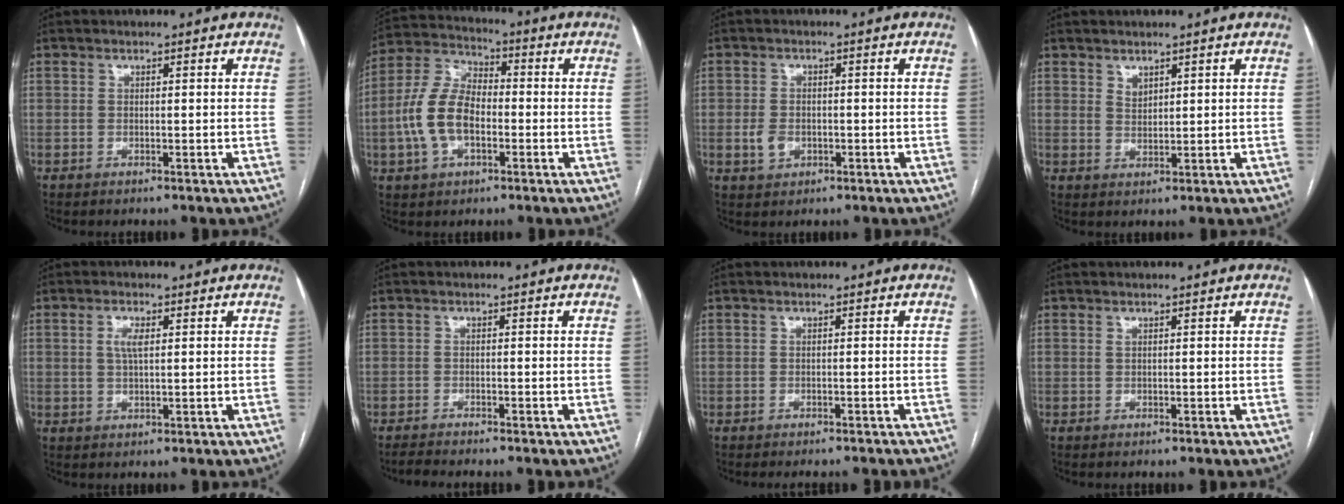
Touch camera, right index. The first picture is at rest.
{"total": 11.1, "force": [-2.2, 6.3, 8.9], "torque": [-0.206, 0.024, -0.044]}
{"total": 3.2, "force": [-0.8, 2.4, 2.0], "torque": [-0.038, 0.002, -0.006]}
{"total": 1.8, "force": [1.3, 1.0, 0.8], "torque": [-0.013, -0.003, 0.029]}
{"total": 2.9, "force": [0.8, 0.9, 2.6], "torque": [-0.055, 0.003, 0.017]}
{"total": 2.3, "force": [-2.1, -0.3, 0.7], "torque": [-0.017, -0.009, -0.036]}
{"total": 7.1, "force": [-6.6, 1.0, 2.4], "torque": [-0.021, -0.012, -0.072]}
{"total": 0.0}